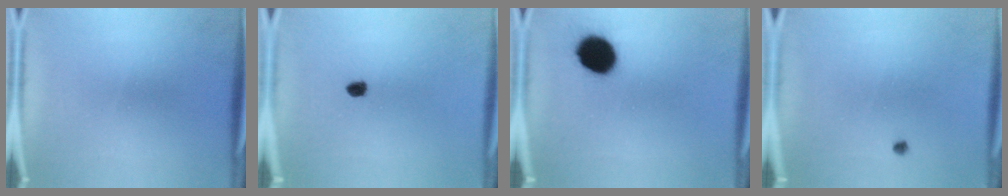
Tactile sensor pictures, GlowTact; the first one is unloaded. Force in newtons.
{"total": 1.7}
{"total": 11.7}
{"total": 0.6}